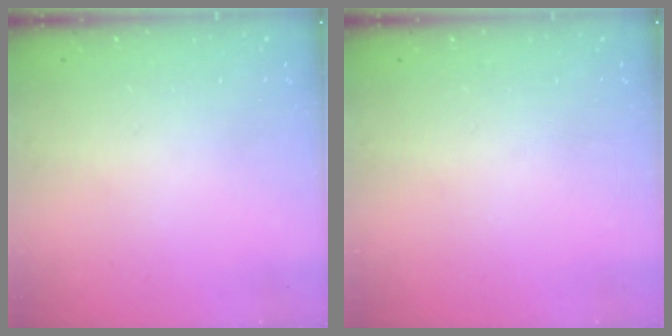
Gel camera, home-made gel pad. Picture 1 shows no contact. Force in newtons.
{"total": 0.0}